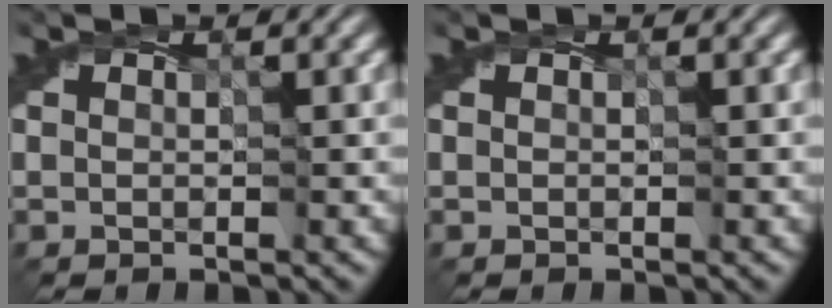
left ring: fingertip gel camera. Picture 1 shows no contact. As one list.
[{"total": 0.0}]